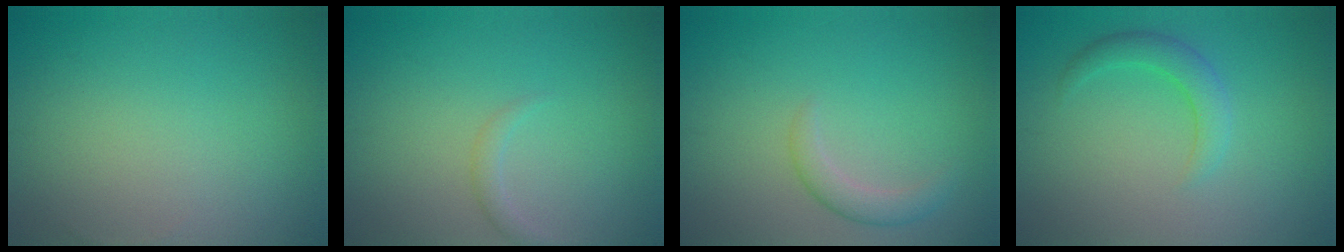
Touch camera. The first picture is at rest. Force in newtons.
{"total": 1.0, "press": 1.0, "slide": 0.1}
{"total": 1.8, "press": 1.8, "slide": 0.1}
{"total": 2.3, "press": 2.3, "slide": 0.1}